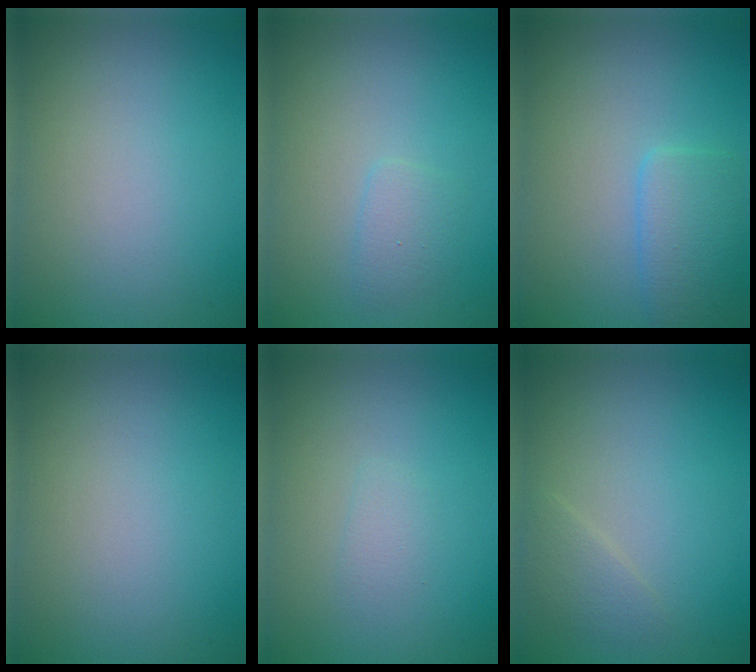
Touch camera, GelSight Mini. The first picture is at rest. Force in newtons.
{"total": 1.3, "press": 1.3, "slide": 0.1}
{"total": 2.8, "press": 2.8, "slide": 0.1}
{"total": 0.0}
{"total": 0.9, "press": 0.9, "slide": 0.0}
{"total": 1.4, "press": 1.4, "slide": 0.1}